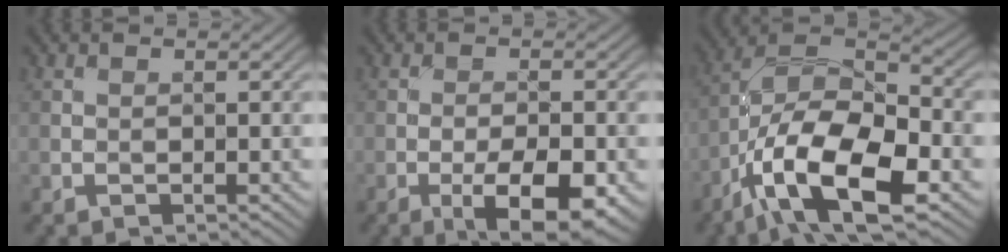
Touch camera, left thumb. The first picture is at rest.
{"total": 7.9, "force": [-3.5, 2.7, 6.6], "torque": [-0.108, -0.005, -0.050]}
{"total": 14.4, "force": [-6.6, 6.2, 11.2], "torque": [-0.216, -0.015, -0.135]}